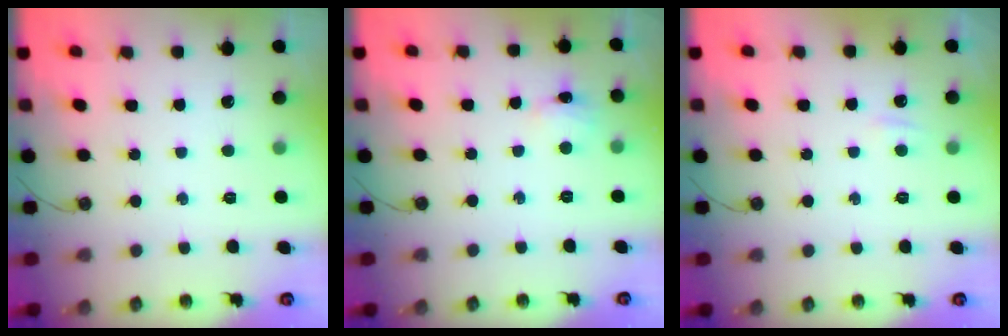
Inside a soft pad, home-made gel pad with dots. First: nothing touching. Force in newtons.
{"total": 2.9, "press": 2.9, "slide": 0.5}
{"total": 2.8, "press": 2.8, "slide": 0.5}